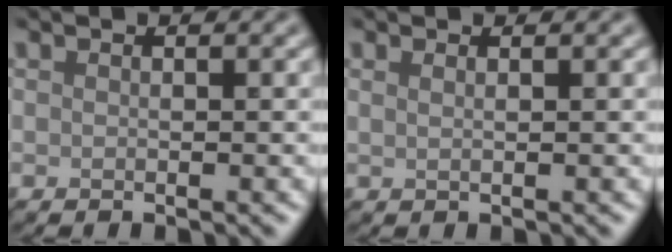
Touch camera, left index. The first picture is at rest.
{"total": 1.2, "force": [0.7, 0.6, 0.9], "torque": [-0.006, -0.003, 0.000]}